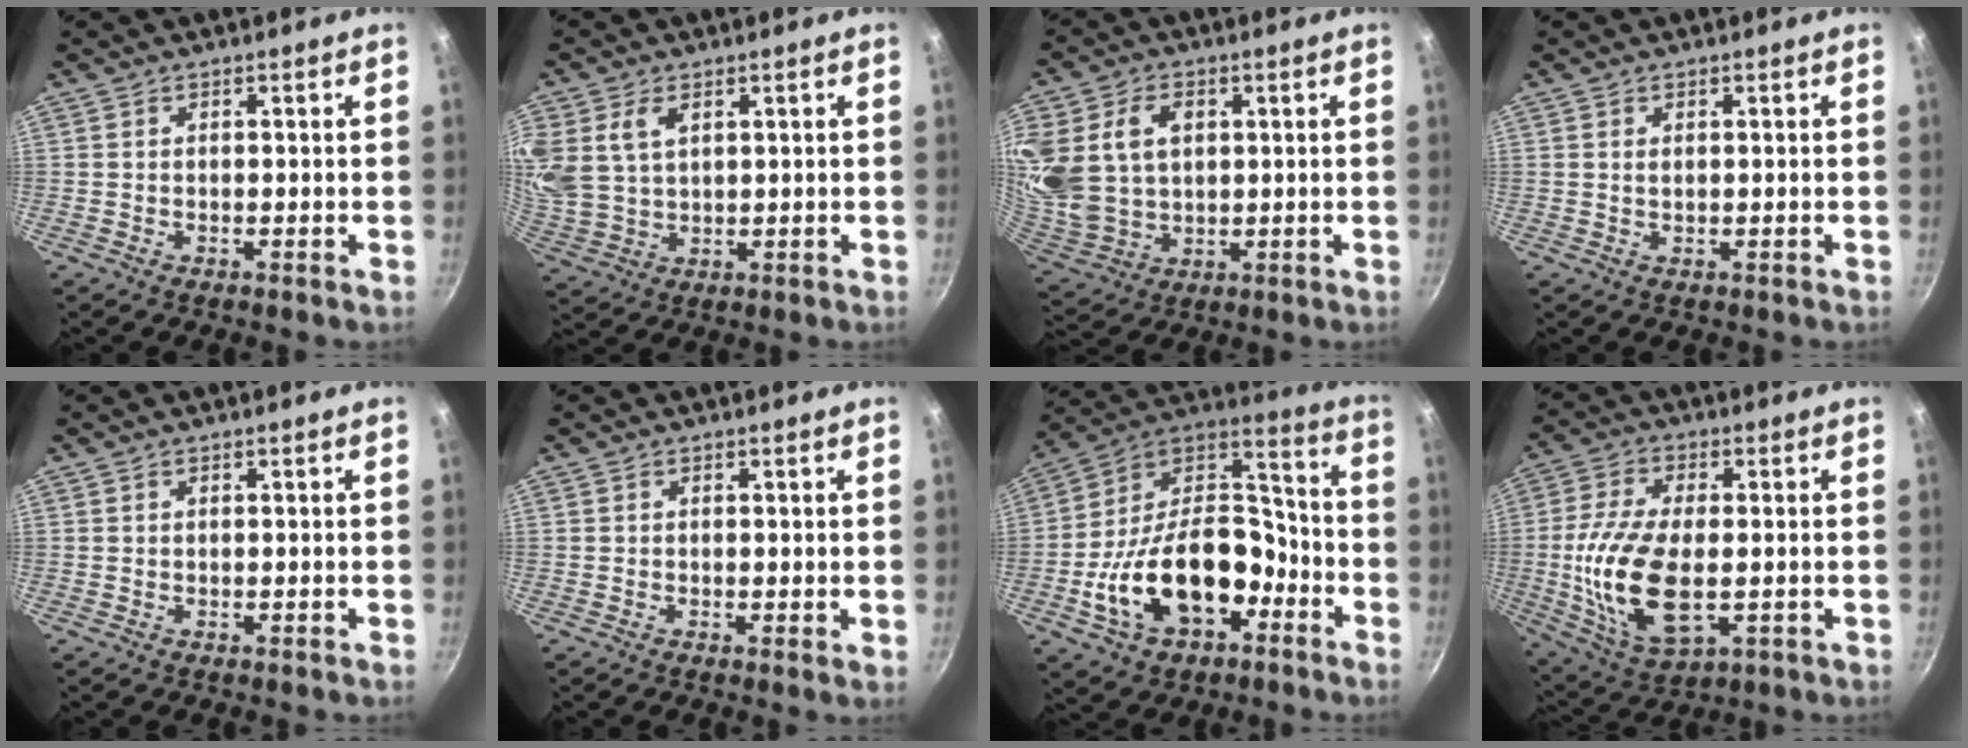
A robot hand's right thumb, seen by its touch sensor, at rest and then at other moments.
{"total": 9.3, "force": [3.6, 6.1, 6.0], "torque": [-0.124, -0.007, 0.077]}
{"total": 19.2, "force": [4.7, 14.2, 12.0], "torque": [-0.270, 0.002, 0.103]}
{"total": 0.9, "force": [0.2, 0.5, 0.8], "torque": [-0.013, 0.001, 0.003]}
{"total": 0.0}
{"total": 0.8, "force": [0.1, -0.7, -0.2], "torque": [0.004, -0.008, 0.000]}
{"total": 21.8, "force": [-8.2, 13.2, 15.4], "torque": [-0.237, 0.077, -0.133]}
{"total": 16.4, "force": [-1.7, 8.3, 14.0], "torque": [-0.278, -0.005, -0.027]}